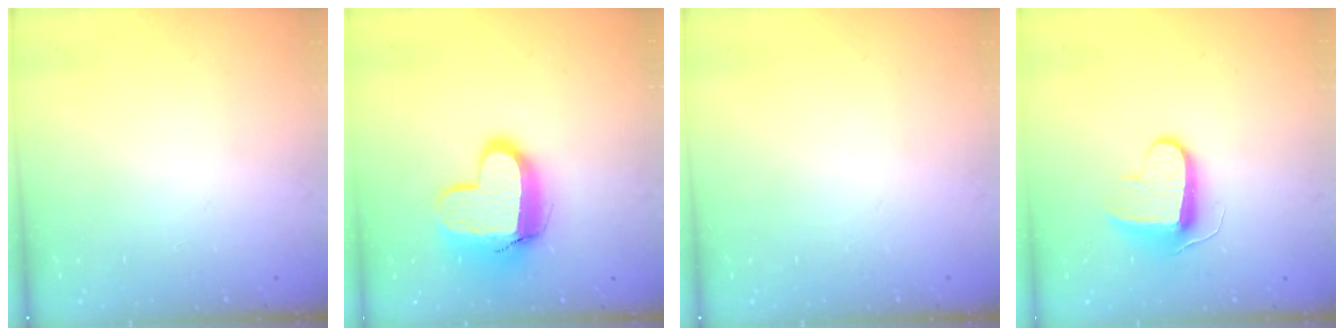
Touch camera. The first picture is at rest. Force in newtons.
{"total": 12.7, "press": 12.7, "slide": 1.4}
{"total": 0.0}
{"total": 9.2, "press": 9.2, "slide": 0.3}